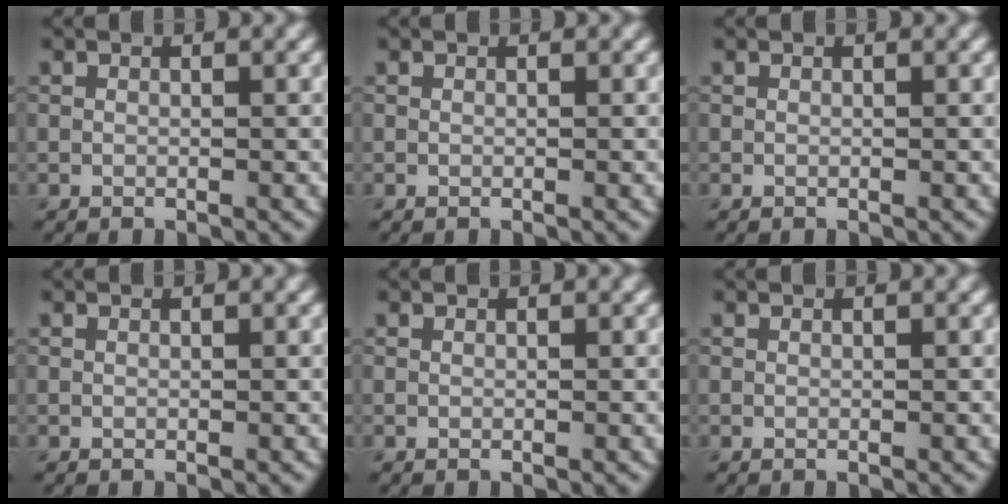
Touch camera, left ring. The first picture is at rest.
{"total": 0.0}
{"total": 0.0}
{"total": 0.0}
{"total": 0.0}
{"total": 0.0}